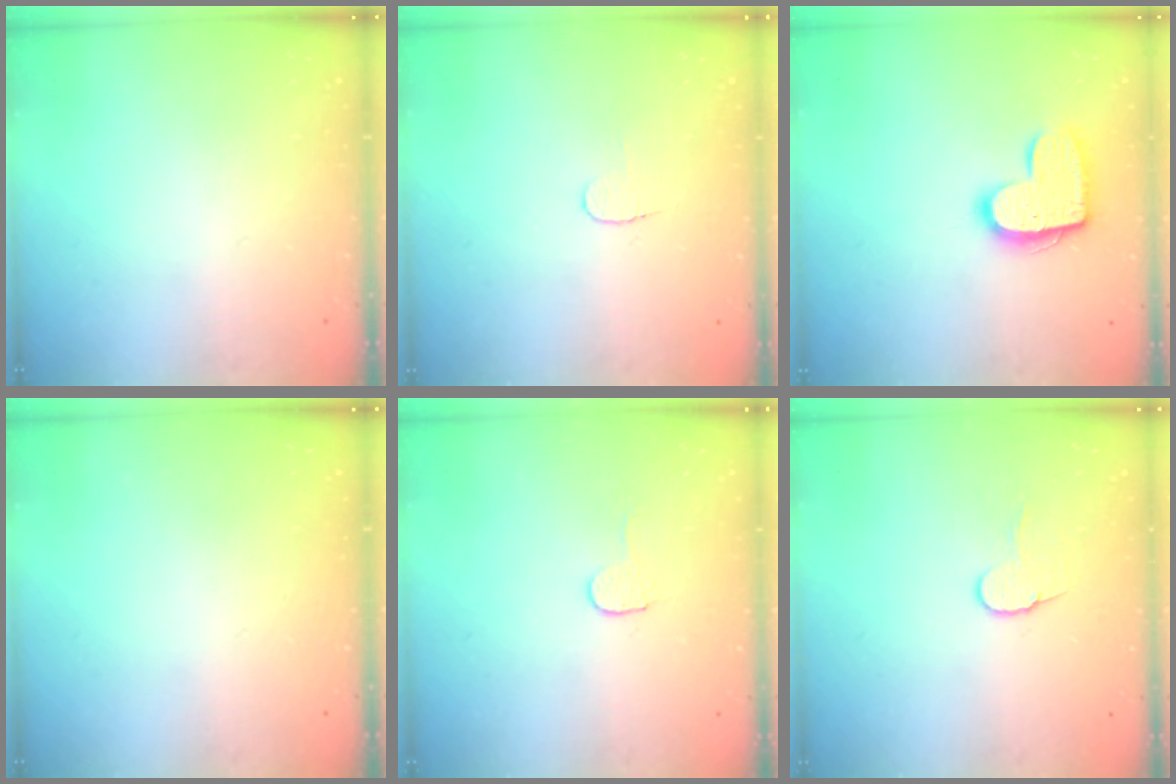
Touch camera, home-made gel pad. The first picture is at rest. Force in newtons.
{"total": 3.7, "press": 3.7, "slide": 0.3}
{"total": 13.5, "press": 13.5, "slide": 0.7}
{"total": 0.0}
{"total": 2.9, "press": 2.9, "slide": 0.3}
{"total": 7.3, "press": 7.3, "slide": 0.4}